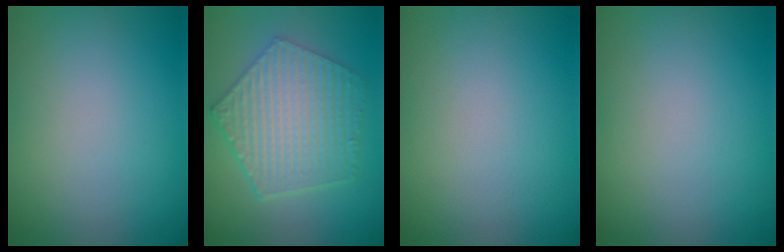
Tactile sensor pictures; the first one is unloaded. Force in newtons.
{"total": 6.9, "press": 4.9, "slide": 4.8}
{"total": 0.0}
{"total": 0.0}